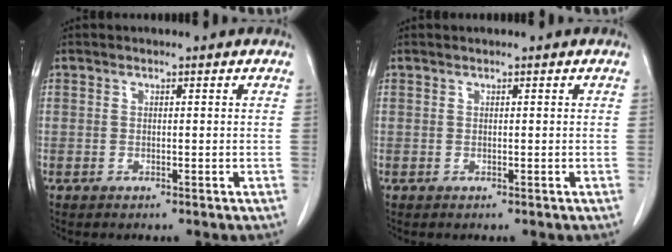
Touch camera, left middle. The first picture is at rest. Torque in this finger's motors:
{"motor_torque": [0.58, -0.70, 0.05, 0.01]}